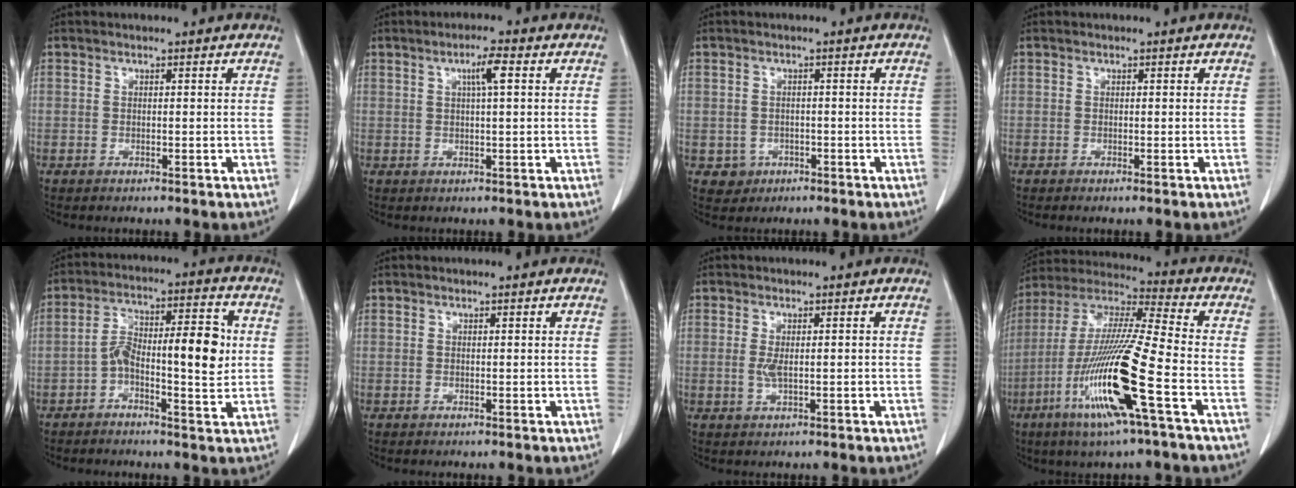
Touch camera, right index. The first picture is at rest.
{"total": 3.4, "force": [1.2, 0.2, 3.2], "torque": [-0.056, 0.004, 0.018]}
{"total": 2.8, "force": [-1.0, 2.6, 0.2], "torque": [0.003, 0.009, -0.009]}
{"total": 0.0}
{"total": 10.6, "force": [-0.8, 3.2, 10.1], "torque": [-0.166, 0.035, -0.011]}
{"total": 0.0}
{"total": 2.2, "force": [-0.1, 0.7, 2.0], "torque": [-0.043, -0.002, 0.003]}
{"total": 18.7, "force": [-7.1, 0.0, 17.3], "torque": [-0.367, -0.028, -0.140]}